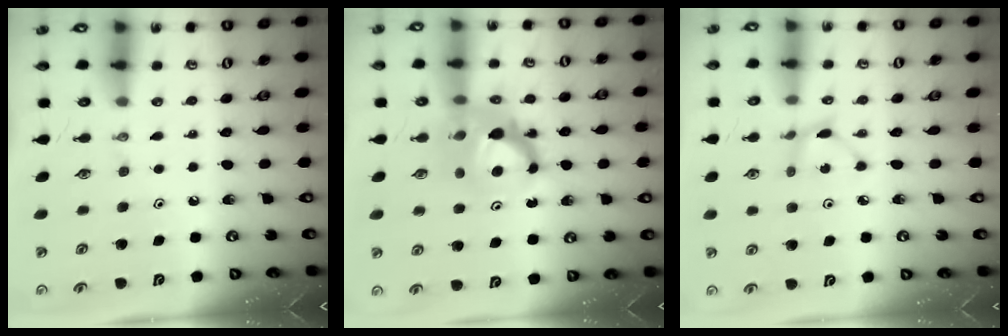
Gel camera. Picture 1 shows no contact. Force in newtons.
{"total": 10.3, "press": 10.3, "slide": 1.2}
{"total": 2.4, "press": 2.4, "slide": 0.3}